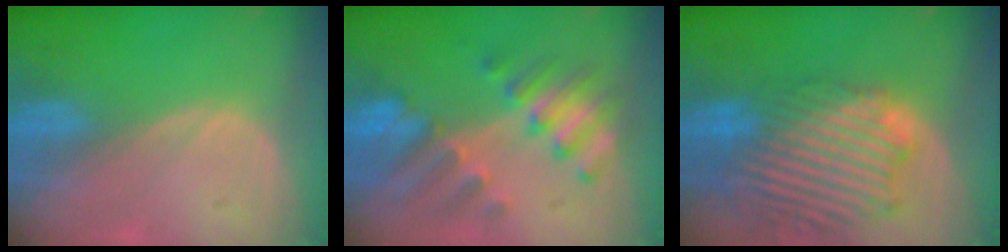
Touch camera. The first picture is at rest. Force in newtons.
{"total": 8.4, "press": 8.2, "slide": 2.1}
{"total": 14.0, "press": 11.9, "slide": 7.2}